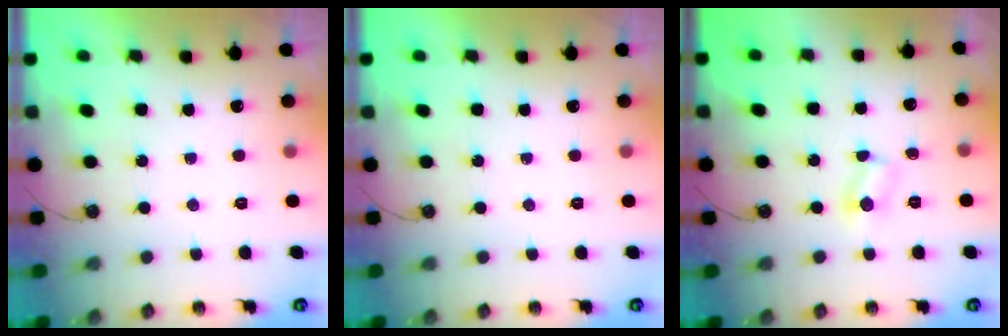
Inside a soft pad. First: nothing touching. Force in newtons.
{"total": 0.0}
{"total": 3.1, "press": 3.1, "slide": 0.4}